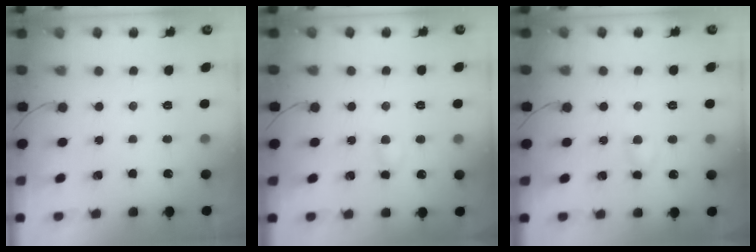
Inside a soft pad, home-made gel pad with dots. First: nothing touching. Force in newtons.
{"total": 3.0, "press": 2.8, "slide": 1.0}
{"total": 3.5, "press": 3.3, "slide": 1.1}